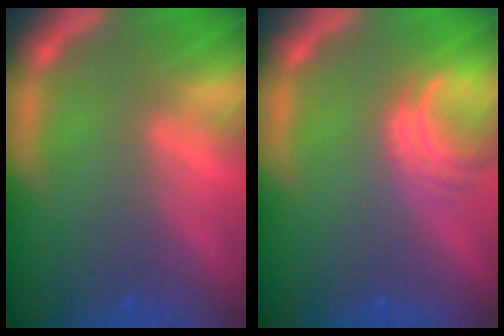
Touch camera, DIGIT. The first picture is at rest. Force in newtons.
{"total": 3.0}